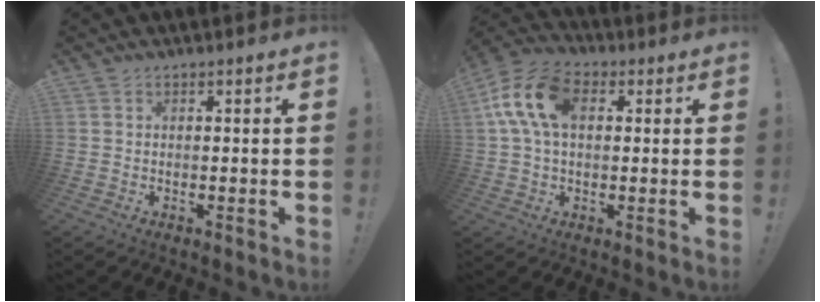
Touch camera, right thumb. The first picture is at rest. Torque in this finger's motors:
{"motor_torque": [0.45, 0.45, 0.26, 0.24, 0.34]}